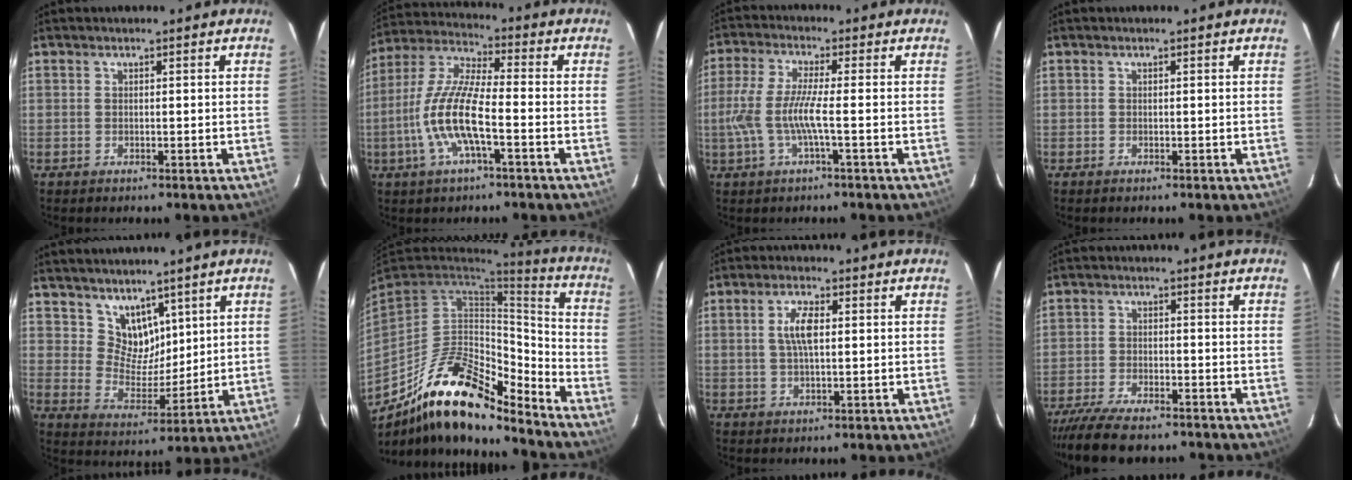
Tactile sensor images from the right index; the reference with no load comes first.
{"total": 12.5, "force": [-3.9, 2.6, 11.6], "torque": [-0.246, -0.002, -0.079]}
{"total": 7.7, "force": [-1.9, 0.2, 7.5], "torque": [-0.165, -0.005, -0.032]}
{"total": 0.0}
{"total": 7.7, "force": [5.3, 5.1, 2.1], "torque": [-0.026, 0.000, 0.107]}
{"total": 20.9, "force": [-15.1, 7.0, 12.6], "torque": [-0.232, -0.001, -0.262]}
{"total": 4.8, "force": [0.8, 1.7, 4.4], "torque": [-0.087, 0.007, 0.016]}
{"total": 11.7, "force": [-9.9, 3.4, 5.2], "torque": [-0.122, -0.024, -0.167]}